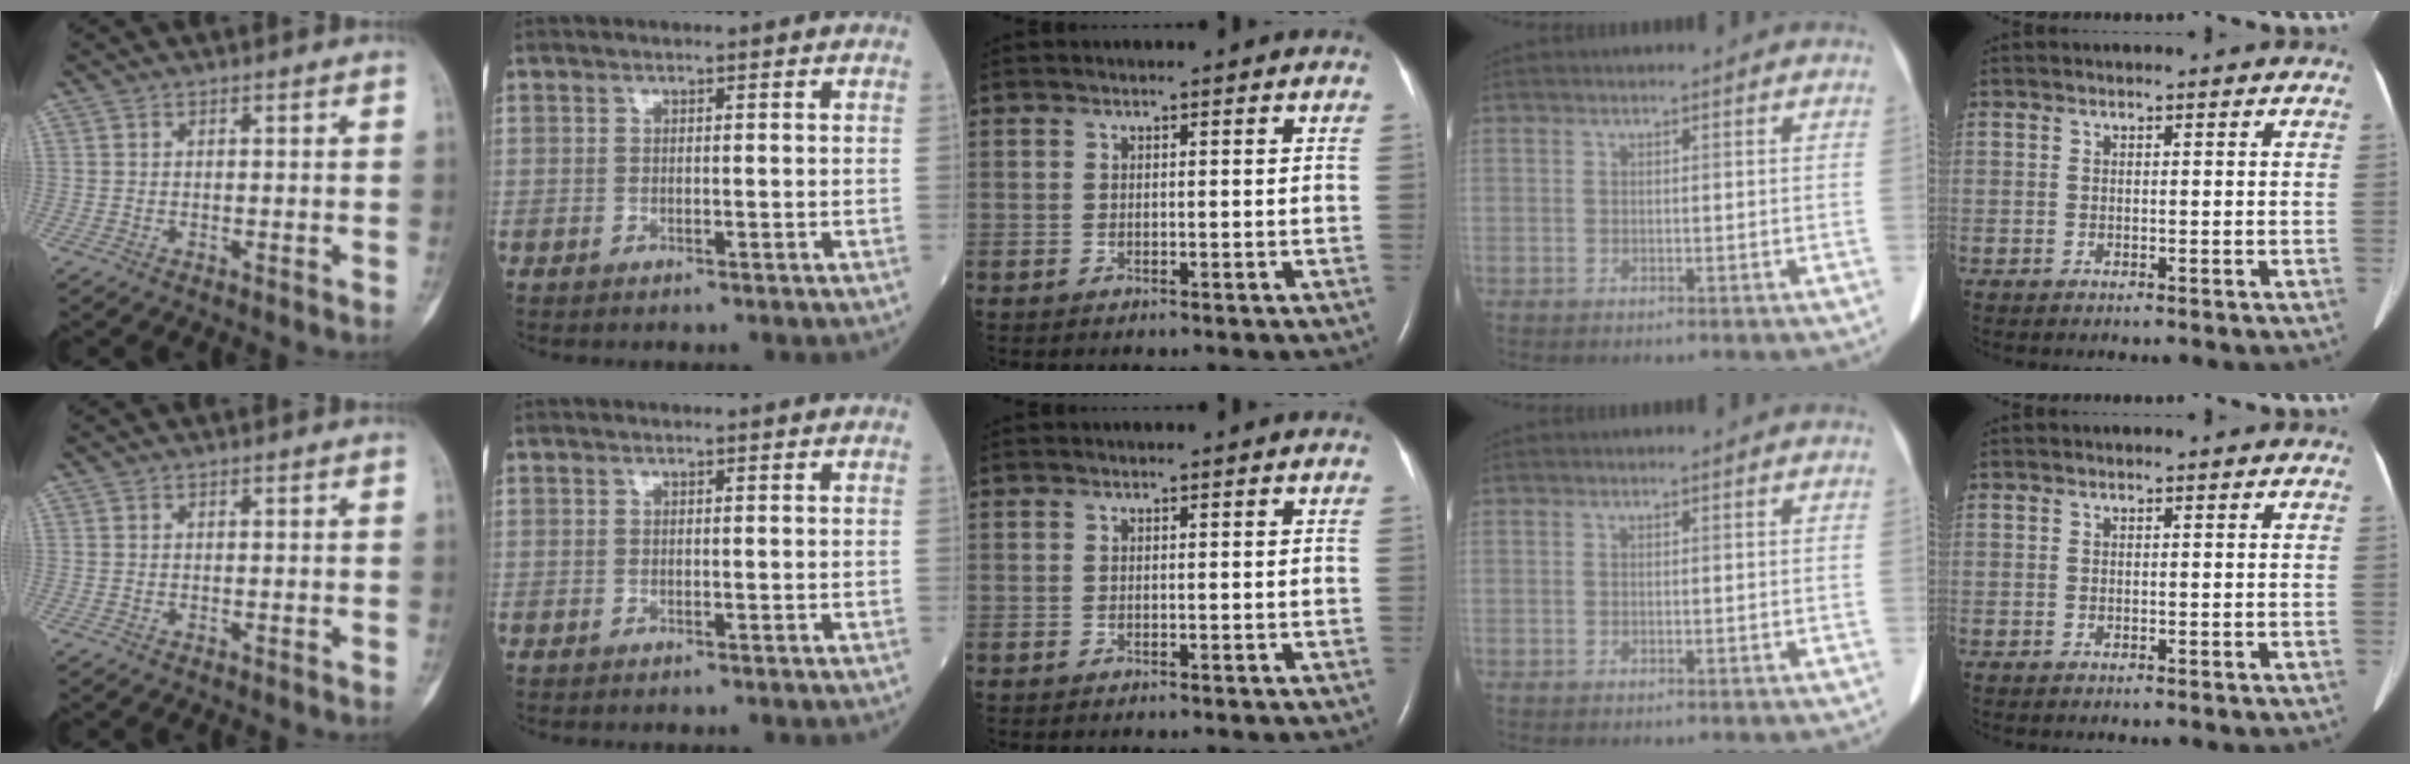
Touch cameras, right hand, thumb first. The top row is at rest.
{}